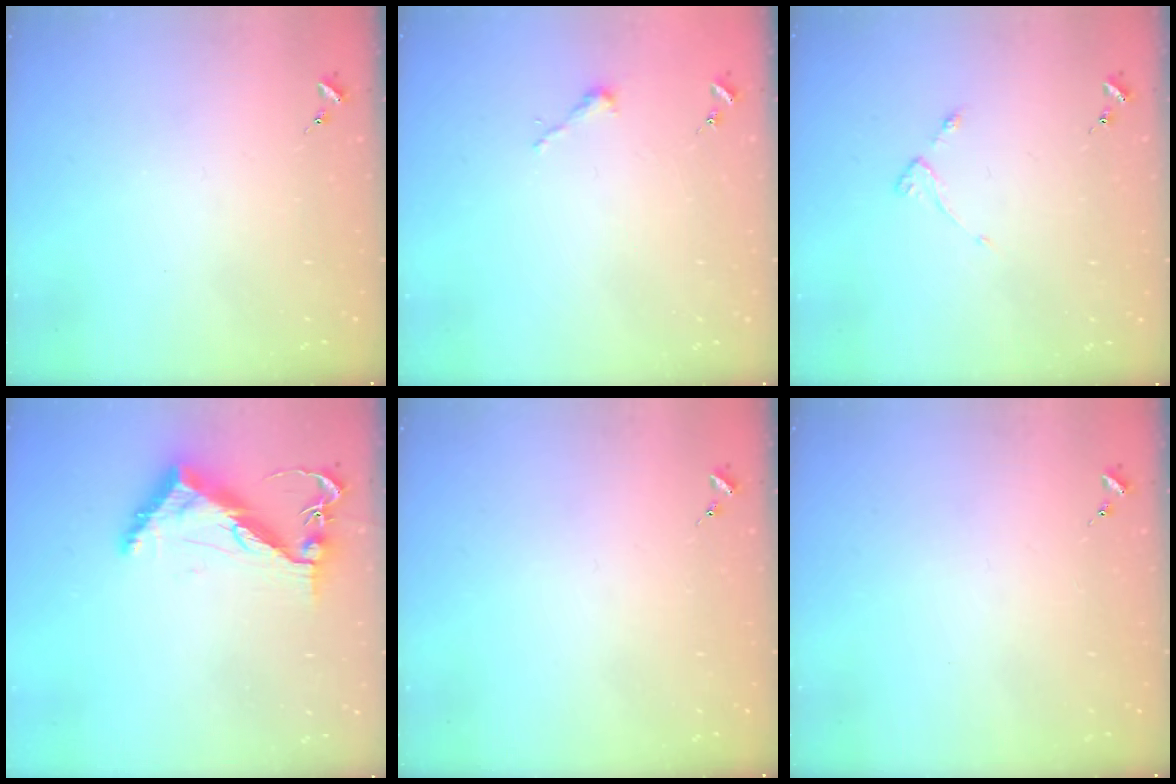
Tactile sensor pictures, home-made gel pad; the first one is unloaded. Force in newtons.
{"total": 2.5, "press": 2.5, "slide": 0.2}
{"total": 2.8, "press": 2.7, "slide": 0.5}
{"total": 9.7, "press": 9.6, "slide": 1.4}
{"total": 0.0}
{"total": 0.0}